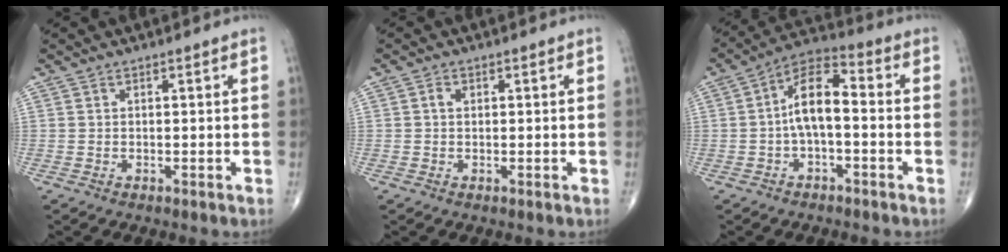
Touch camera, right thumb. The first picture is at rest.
{"total": 1.1, "force": [0.2, 0.9, 0.7], "torque": [-0.010, 0.002, 0.002]}
{"total": 9.3, "force": [-0.7, 4.3, 8.2], "torque": [-0.141, 0.040, -0.024]}